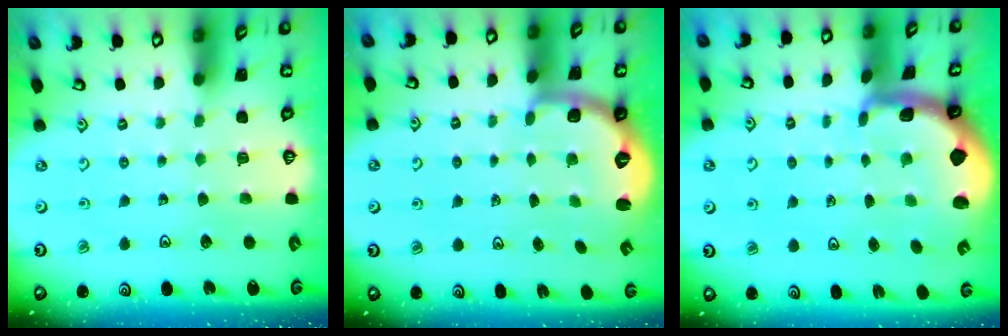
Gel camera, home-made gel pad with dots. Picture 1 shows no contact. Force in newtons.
{"total": 2.7, "press": 1.7, "slide": 2.1}
{"total": 1.7, "press": 1.7, "slide": 0.4}